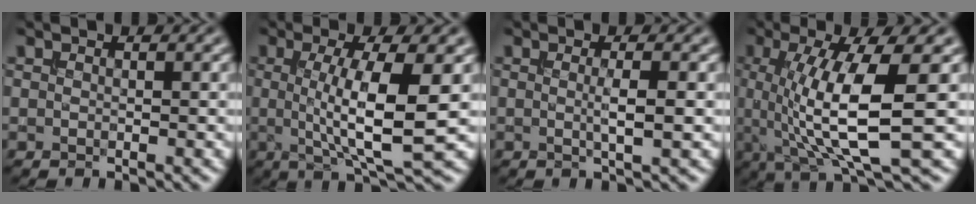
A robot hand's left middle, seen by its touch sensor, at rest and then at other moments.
{"total": 7.7, "force": [0.1, 1.7, 7.5], "torque": [-0.118, -0.010, 0.002]}
{"total": 2.2, "force": [0.0, 0.4, 2.1], "torque": [-0.035, -0.001, -0.003]}
{"total": 9.0, "force": [0.3, 2.4, 8.6], "torque": [-0.143, -0.008, 0.010]}